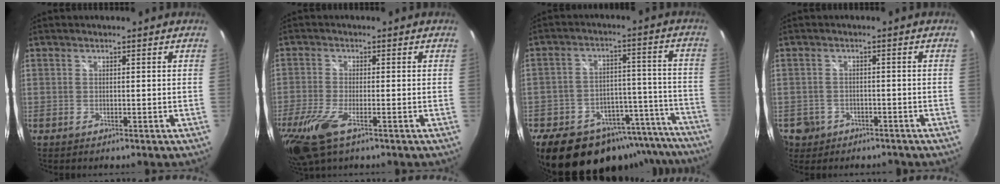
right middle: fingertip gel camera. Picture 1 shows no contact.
{"total": 10.4, "force": [-5.9, 3.3, 7.9], "torque": [-0.189, -0.038, -0.113]}
{"total": 26.9, "force": [-21.7, 12.2, 10.4], "torque": [-0.184, 0.036, -0.276]}
{"total": 6.9, "force": [-3.0, 5.9, 2.0], "torque": [-0.064, 0.004, -0.035]}